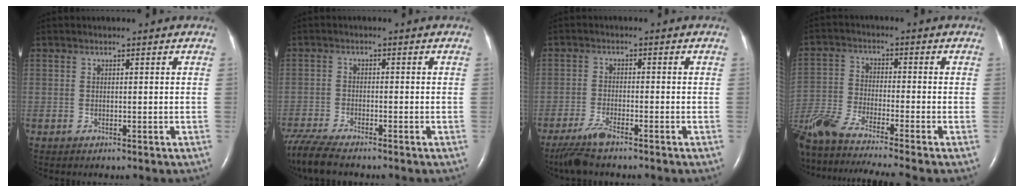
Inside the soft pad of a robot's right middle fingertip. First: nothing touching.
{"total": 8.1, "force": [-7.0, 0.8, 4.0], "torque": [-0.082, -0.023, -0.126]}
{"total": 4.8, "force": [-3.9, 0.2, 2.8], "torque": [-0.068, -0.017, -0.076]}
{"total": 14.8, "force": [-12.7, -0.8, 7.5], "torque": [-0.155, -0.025, -0.225]}